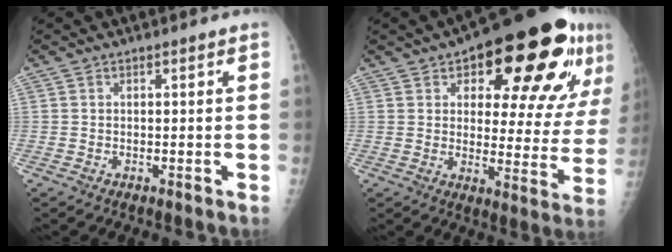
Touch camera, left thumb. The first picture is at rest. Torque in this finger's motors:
{"motor_torque": [0.09, 1.13, 0.17, -0.34, 0.12]}